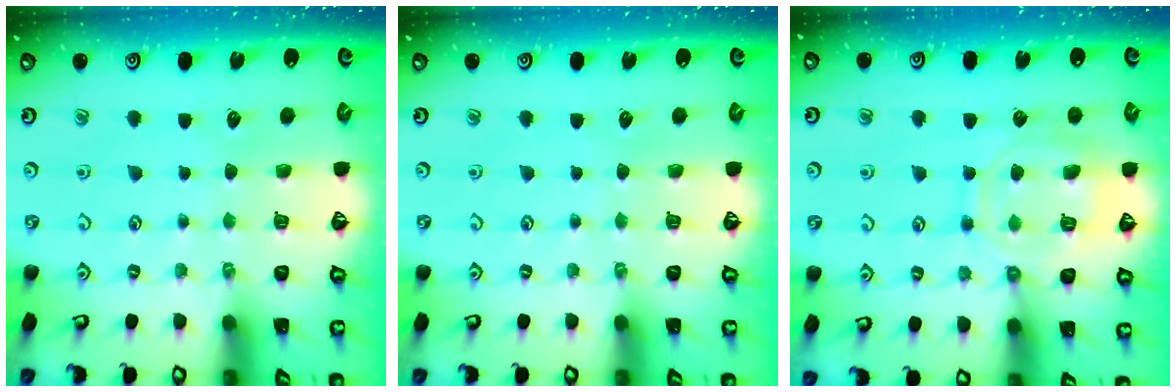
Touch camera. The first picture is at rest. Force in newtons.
{"total": 0.0}
{"total": 11.8, "press": 11.7, "slide": 1.1}